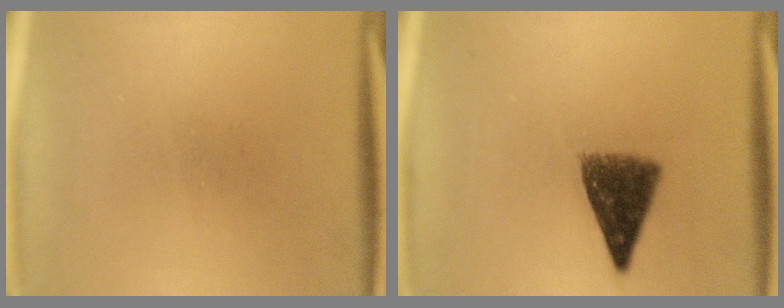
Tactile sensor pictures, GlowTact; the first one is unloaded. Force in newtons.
{"total": 8.0}